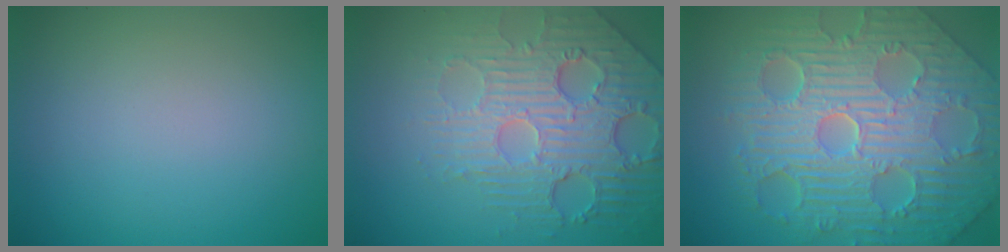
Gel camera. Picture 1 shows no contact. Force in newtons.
{"total": 6.8, "press": 5.2, "slide": 4.3}
{"total": 11.8, "press": 7.7, "slide": 8.9}